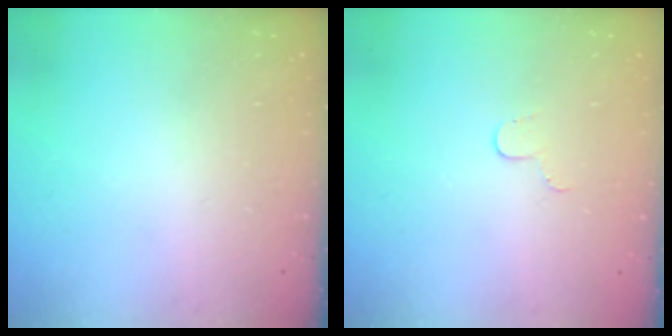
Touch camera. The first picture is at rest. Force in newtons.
{"total": 3.5, "press": 3.5, "slide": 0.4}